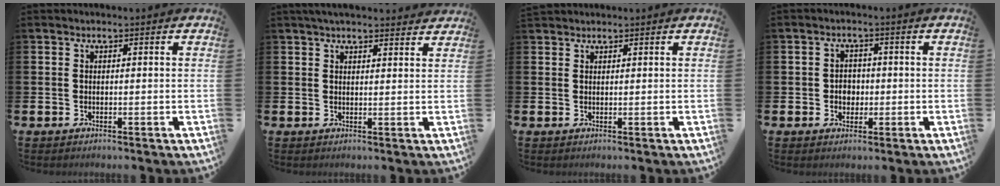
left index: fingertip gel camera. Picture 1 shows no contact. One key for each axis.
{"total": 3.1, "fx": 3.0, "fy": 0.5, "fz": 0.9, "tx": -0.020, "ty": -0.008, "tz": 0.054}
{"total": 1.2, "fx": 1.2, "fy": 0.3, "fz": -0.1, "tx": 0.010, "ty": -0.001, "tz": 0.021}
{"total": 2.7, "fx": -0.3, "fy": 2.3, "fz": 1.2, "tx": -0.009, "ty": 0.000, "tz": -0.014}